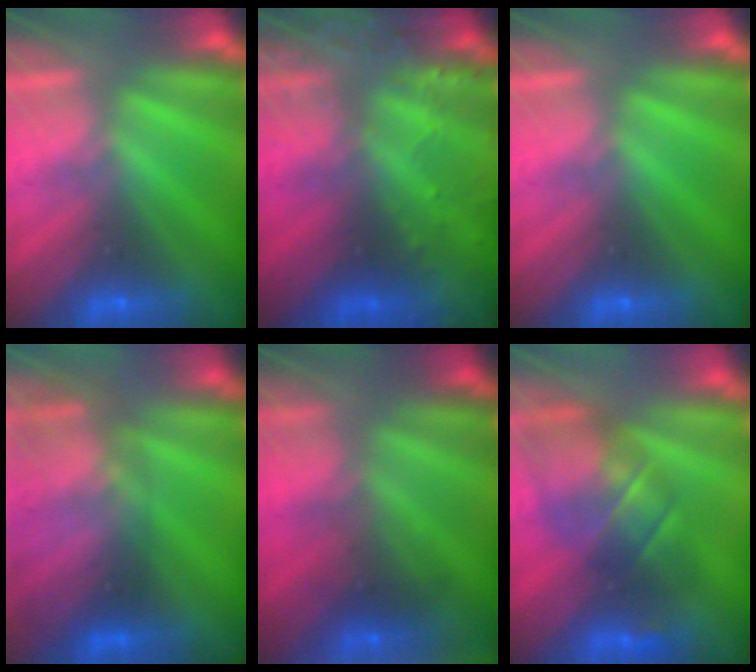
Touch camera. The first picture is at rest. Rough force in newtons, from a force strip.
{"total": 8.6}
{"total": 0.0}
{"total": 2.8}
{"total": 7.1}
{"total": 5.9}